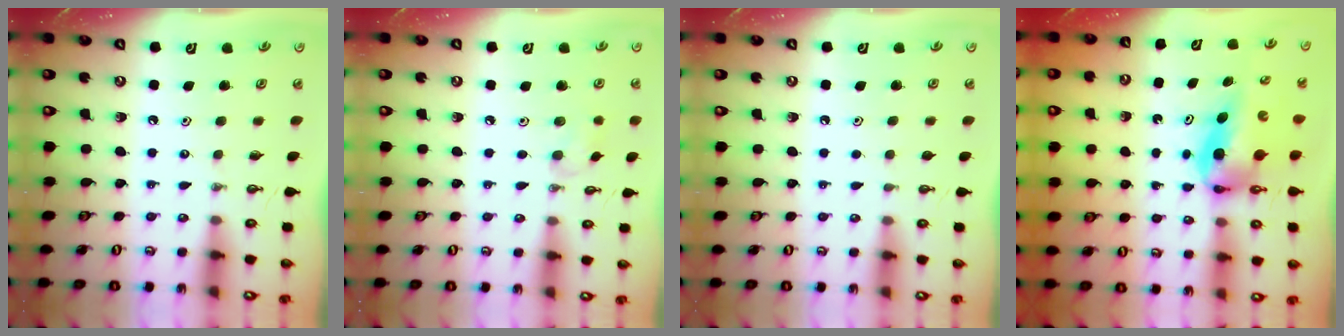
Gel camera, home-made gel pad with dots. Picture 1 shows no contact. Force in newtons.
{"total": 6.0, "press": 5.1, "slide": 3.1}
{"total": 0.0}
{"total": 8.1, "press": 7.3, "slide": 3.4}